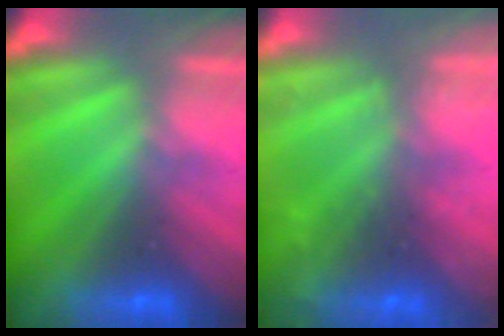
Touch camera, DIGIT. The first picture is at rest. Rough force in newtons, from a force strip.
{"total": 6.8}